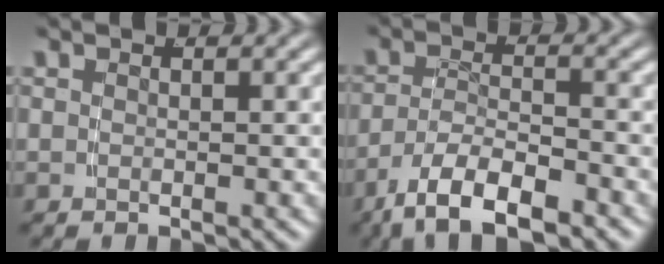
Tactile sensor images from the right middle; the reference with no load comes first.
{"total": 6.6, "force": [-4.3, 2.8, 4.2], "torque": [-0.075, -0.020, -0.060]}